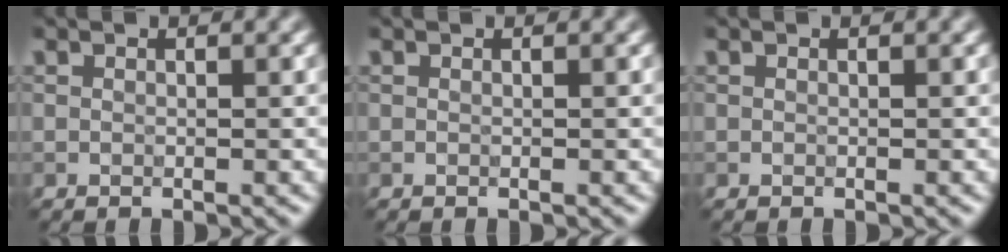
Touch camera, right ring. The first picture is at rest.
{"total": 0.0}
{"total": 0.0}